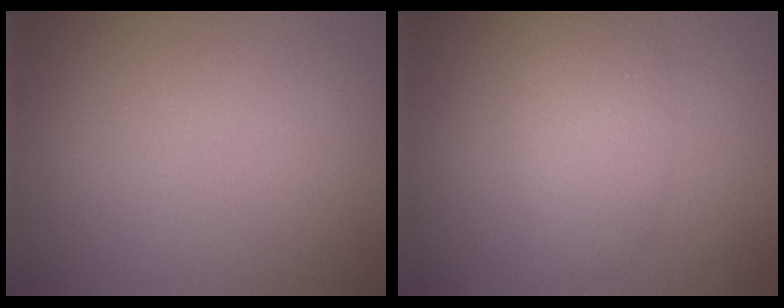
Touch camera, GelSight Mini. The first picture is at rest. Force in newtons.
{"total": 3.4, "press": 3.4, "slide": 0.1}